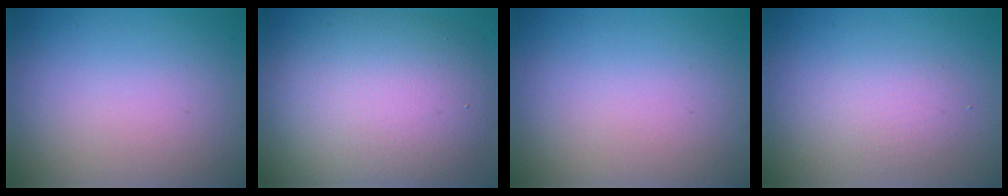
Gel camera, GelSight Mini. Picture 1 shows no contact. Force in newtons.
{"total": 10.5, "press": 10.5, "slide": 0.9}
{"total": 0.0}
{"total": 1.9, "press": 1.9, "slide": 0.1}